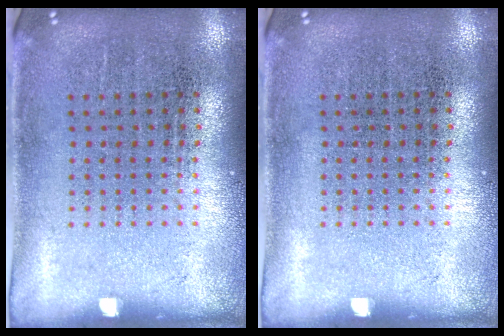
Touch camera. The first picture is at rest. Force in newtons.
{"total": 0.0}